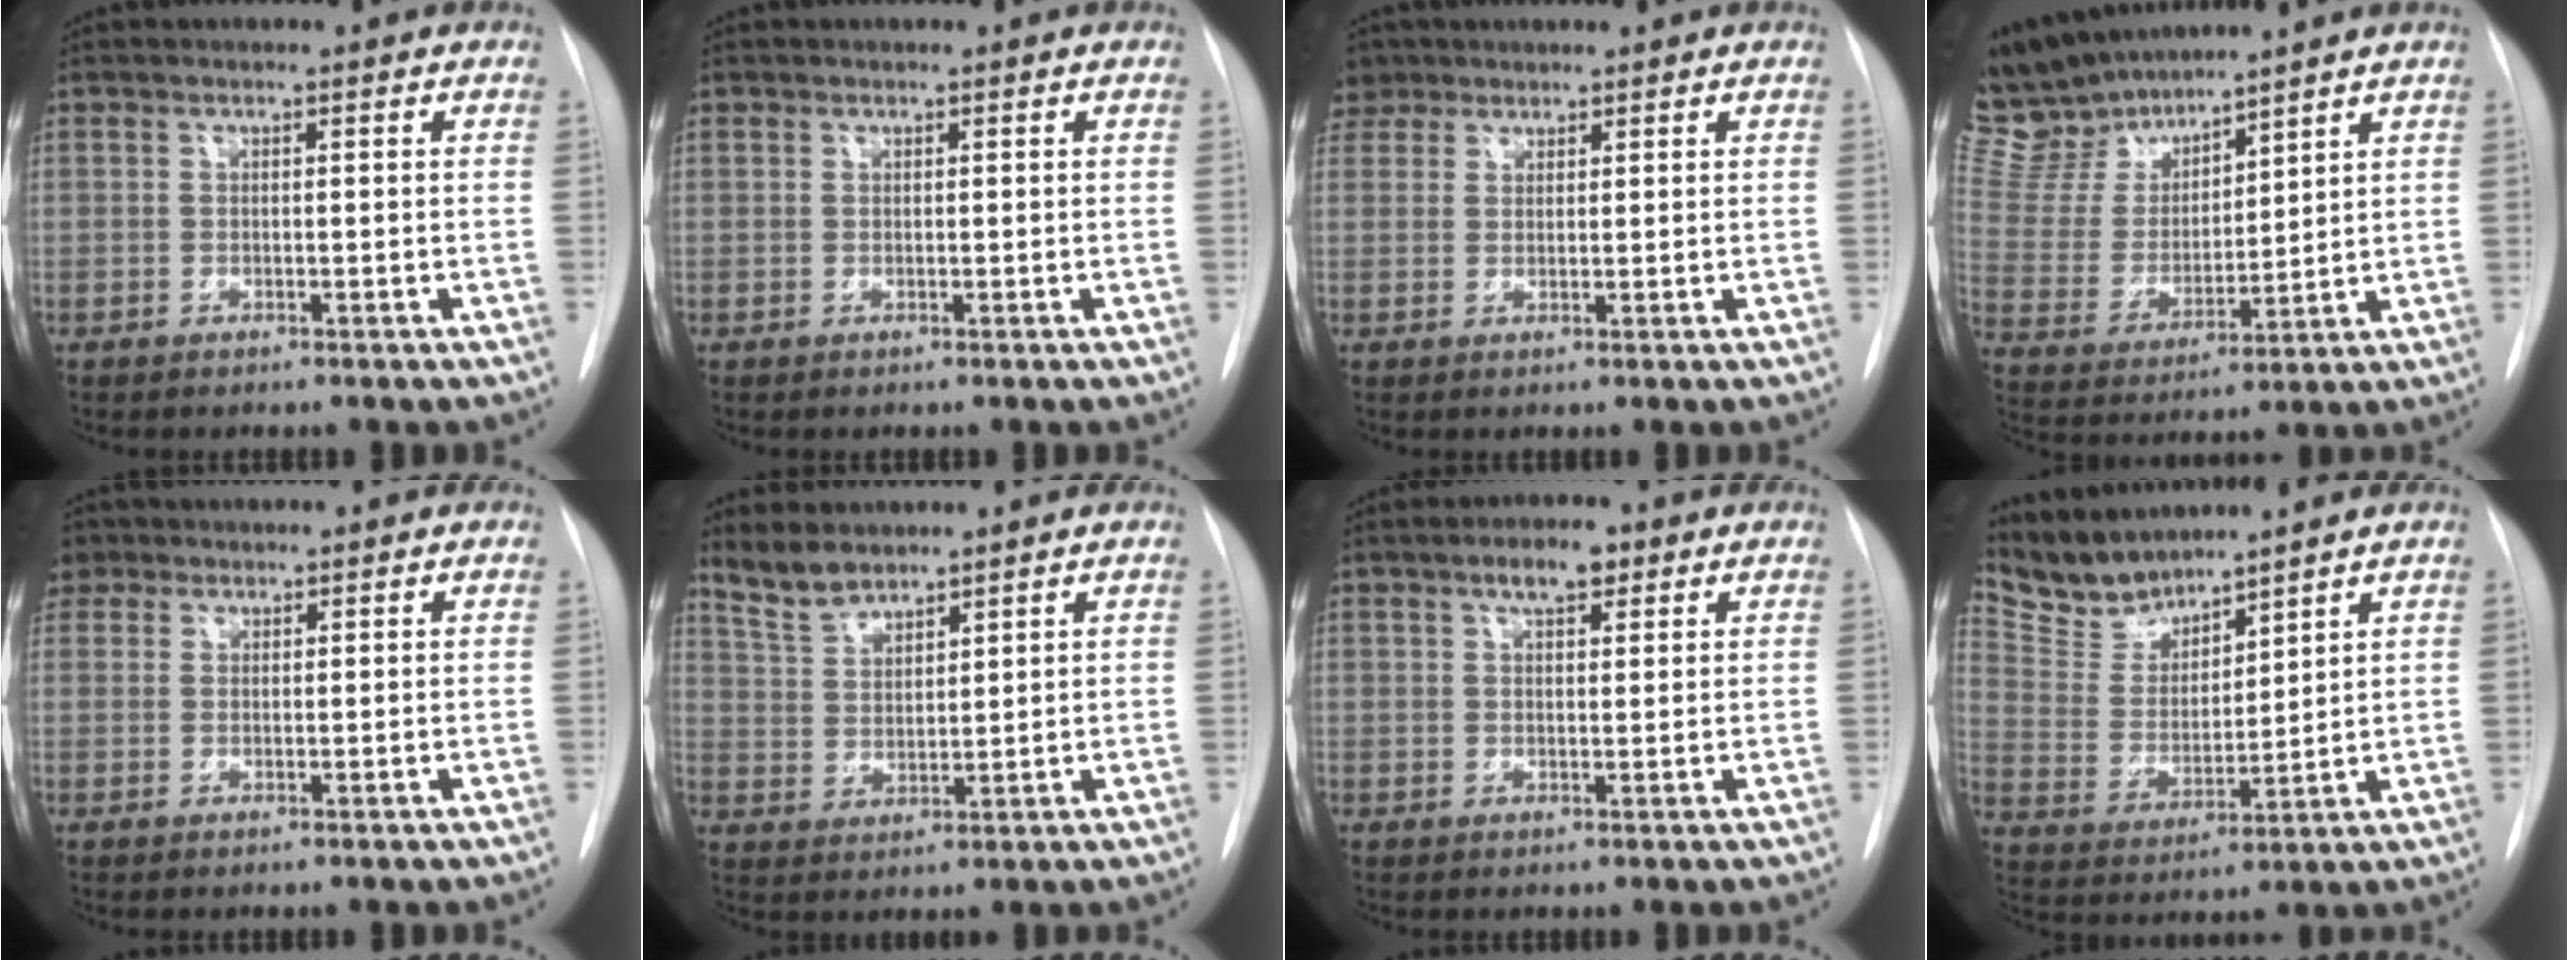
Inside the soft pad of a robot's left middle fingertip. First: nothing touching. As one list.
[{"total": 0.0}, {"total": 4.9, "force": [3.7, 3.1, 0.6], "torque": [-0.007, 0.012, 0.073]}, {"total": 13.2, "force": [12.0, 3.7, 4.0], "torque": [-0.092, 0.008, 0.246]}, {"total": 3.7, "force": [2.5, 2.7, 0.5], "torque": [-0.008, 0.011, 0.048]}, {"total": 5.6, "force": [5.1, 1.7, 1.5], "torque": [-0.035, 0.004, 0.112]}, {"total": 4.2, "force": [2.5, 1.6, 2.9], "torque": [-0.053, 0.007, 0.042]}, {"total": 8.7, "force": [8.3, 2.4, 1.0], "torque": [-0.033, 0.005, 0.180]}]